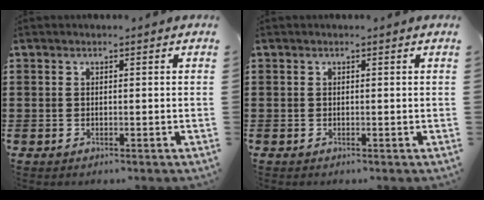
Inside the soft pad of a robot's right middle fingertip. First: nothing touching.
{"total": 0.0}